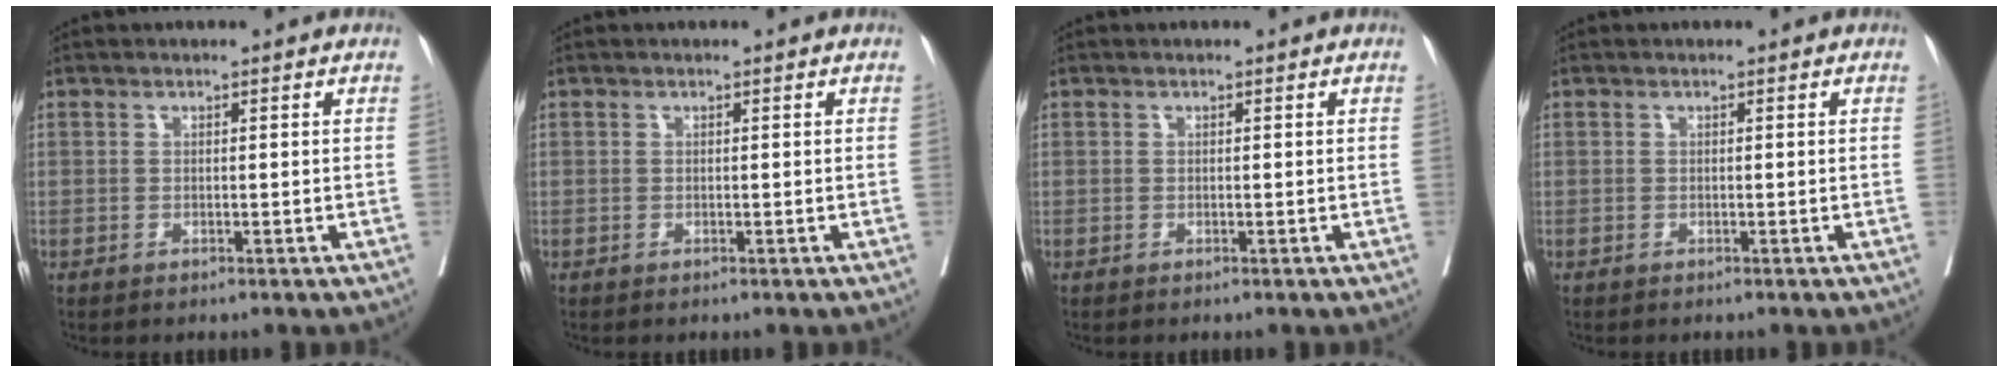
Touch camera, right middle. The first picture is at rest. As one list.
[{"total": 0.0}, {"total": 0.0}, {"total": 0.0}]